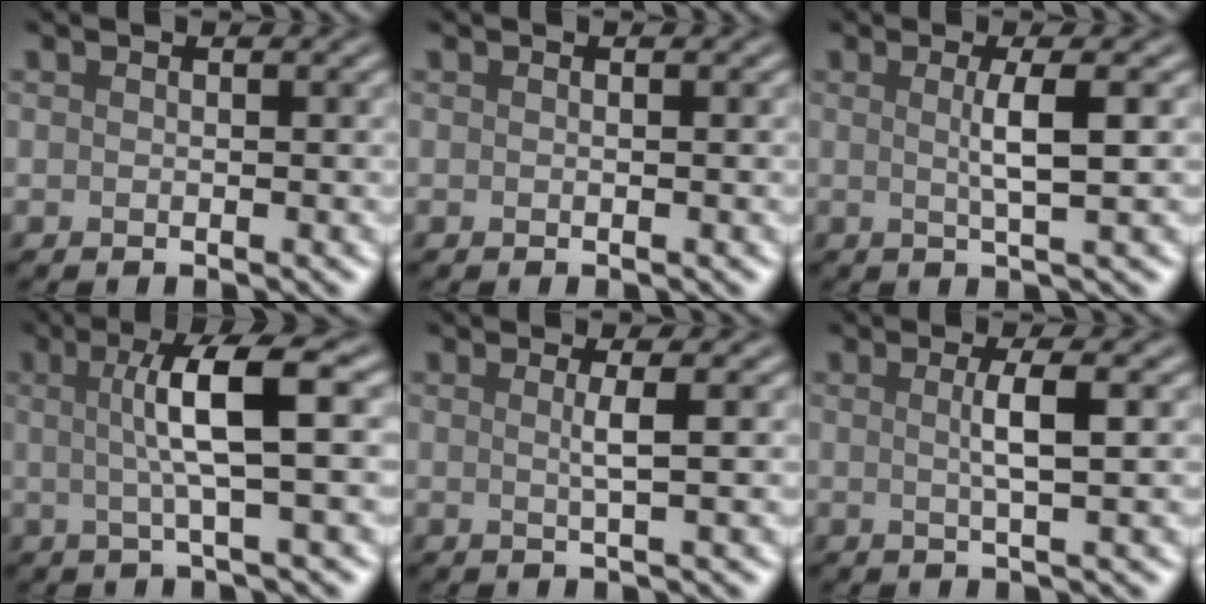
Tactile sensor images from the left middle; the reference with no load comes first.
{"total": 0.0}
{"total": 3.1, "force": [0.4, 0.6, 3.0], "torque": [-0.049, 0.001, 0.002]}
{"total": 5.9, "force": [0.8, 0.9, 5.8], "torque": [-0.096, 0.008, 0.012]}
{"total": 1.8, "force": [0.3, 0.4, 1.8], "torque": [-0.031, 0.001, -0.003]}
{"total": 2.7, "force": [0.3, 0.6, 2.7], "torque": [-0.043, 0.004, 0.000]}